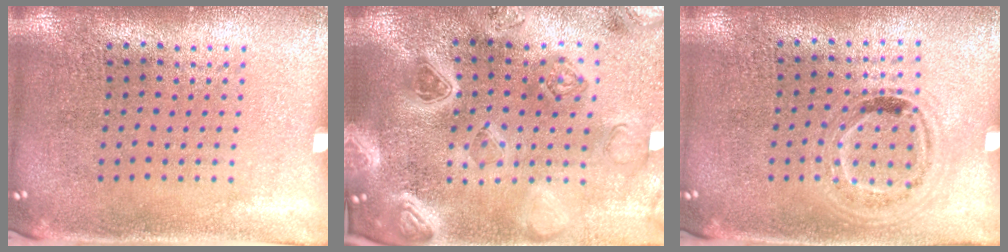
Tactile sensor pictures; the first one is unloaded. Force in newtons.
{"total": 3.7, "press": 3.4, "slide": 1.4}
{"total": 1.0, "press": 0.9, "slide": 0.4}